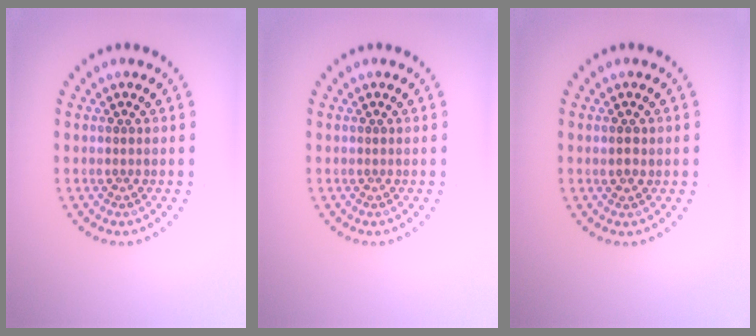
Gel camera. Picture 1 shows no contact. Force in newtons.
{"total": 0.0}
{"total": 1.1, "press": 1.1, "slide": 0.3}